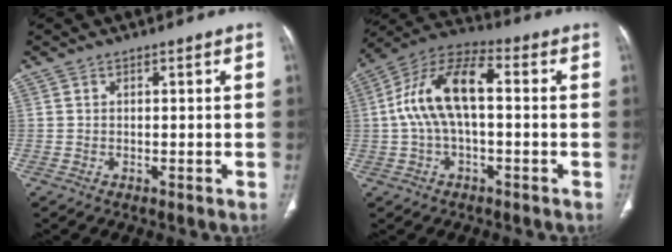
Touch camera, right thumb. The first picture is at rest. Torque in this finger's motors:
{"motor_torque": [1.43, 1.95, 0.88, -0.40, 0.17]}